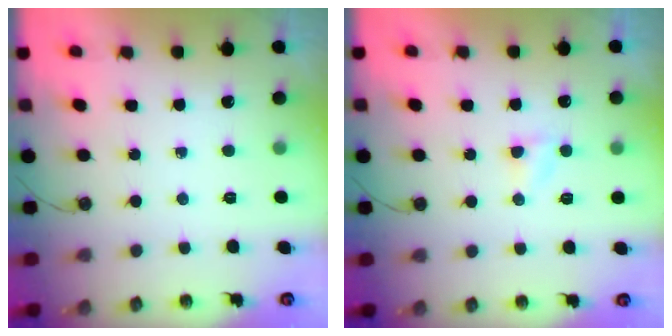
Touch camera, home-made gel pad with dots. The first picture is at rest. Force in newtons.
{"total": 2.7, "press": 2.7, "slide": 0.3}